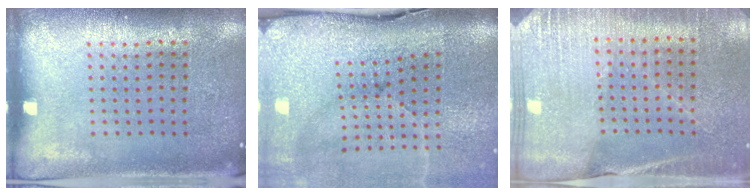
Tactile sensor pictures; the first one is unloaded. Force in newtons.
{"total": 5.0, "press": 3.9, "slide": 3.2}
{"total": 2.8, "press": 2.8, "slide": 0.2}